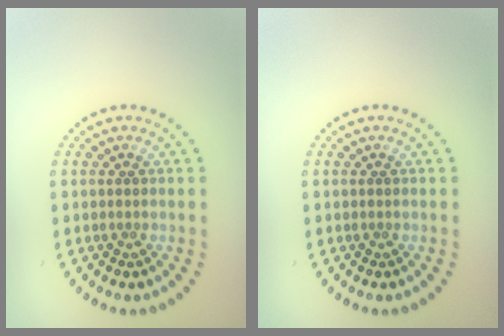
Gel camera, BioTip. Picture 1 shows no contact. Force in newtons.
{"total": 0.0}